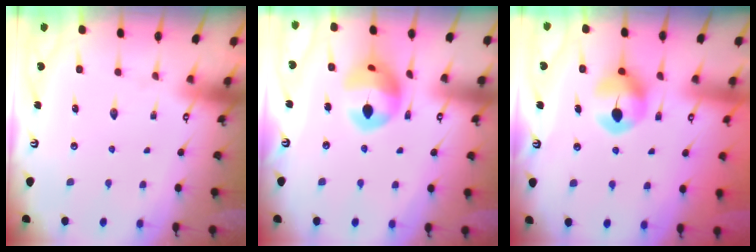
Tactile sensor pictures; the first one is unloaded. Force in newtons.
{"total": 12.6, "press": 12.6, "slide": 1.2}
{"total": 7.4, "press": 7.4, "slide": 0.5}